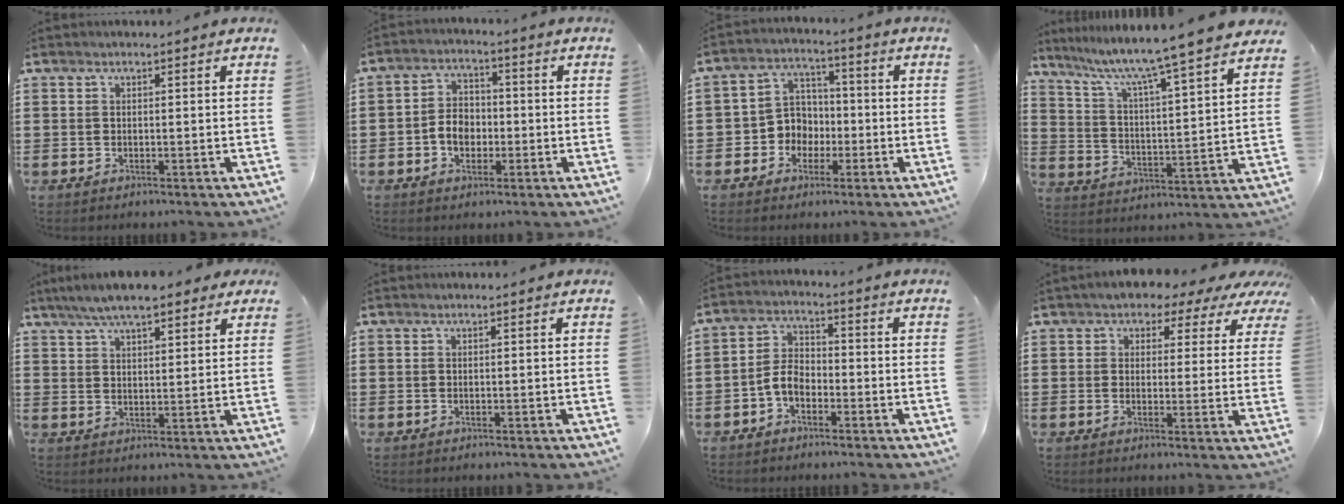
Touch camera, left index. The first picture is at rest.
{"total": 4.5, "force": [-1.3, 3.4, 2.7], "torque": [-0.063, 0.007, -0.029]}
{"total": 5.6, "force": [-1.6, 5.2, 1.3], "torque": [-0.050, 0.010, -0.035]}
{"total": 7.9, "force": [6.7, -1.2, 4.0], "torque": [-0.105, -0.058, 0.104]}
{"total": 6.8, "force": [5.7, 1.7, 3.5], "torque": [-0.084, -0.002, 0.103]}
{"total": 0.0}
{"total": 4.5, "force": [-2.5, 2.6, 2.8], "torque": [-0.072, 0.005, -0.055]}
{"total": 3.5, "force": [2.8, 2.1, 0.7], "torque": [-0.027, -0.011, 0.043]}